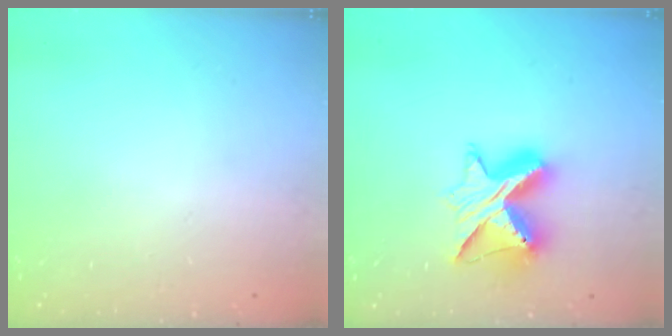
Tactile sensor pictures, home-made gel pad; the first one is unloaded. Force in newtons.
{"total": 11.8, "press": 11.7, "slide": 1.1}